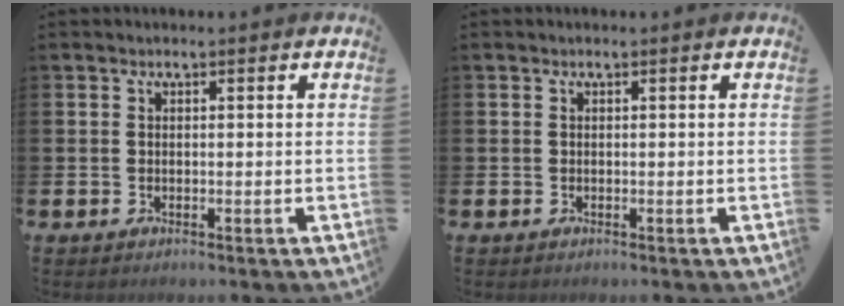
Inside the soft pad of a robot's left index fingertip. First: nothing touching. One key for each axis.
{"total": 0.0}